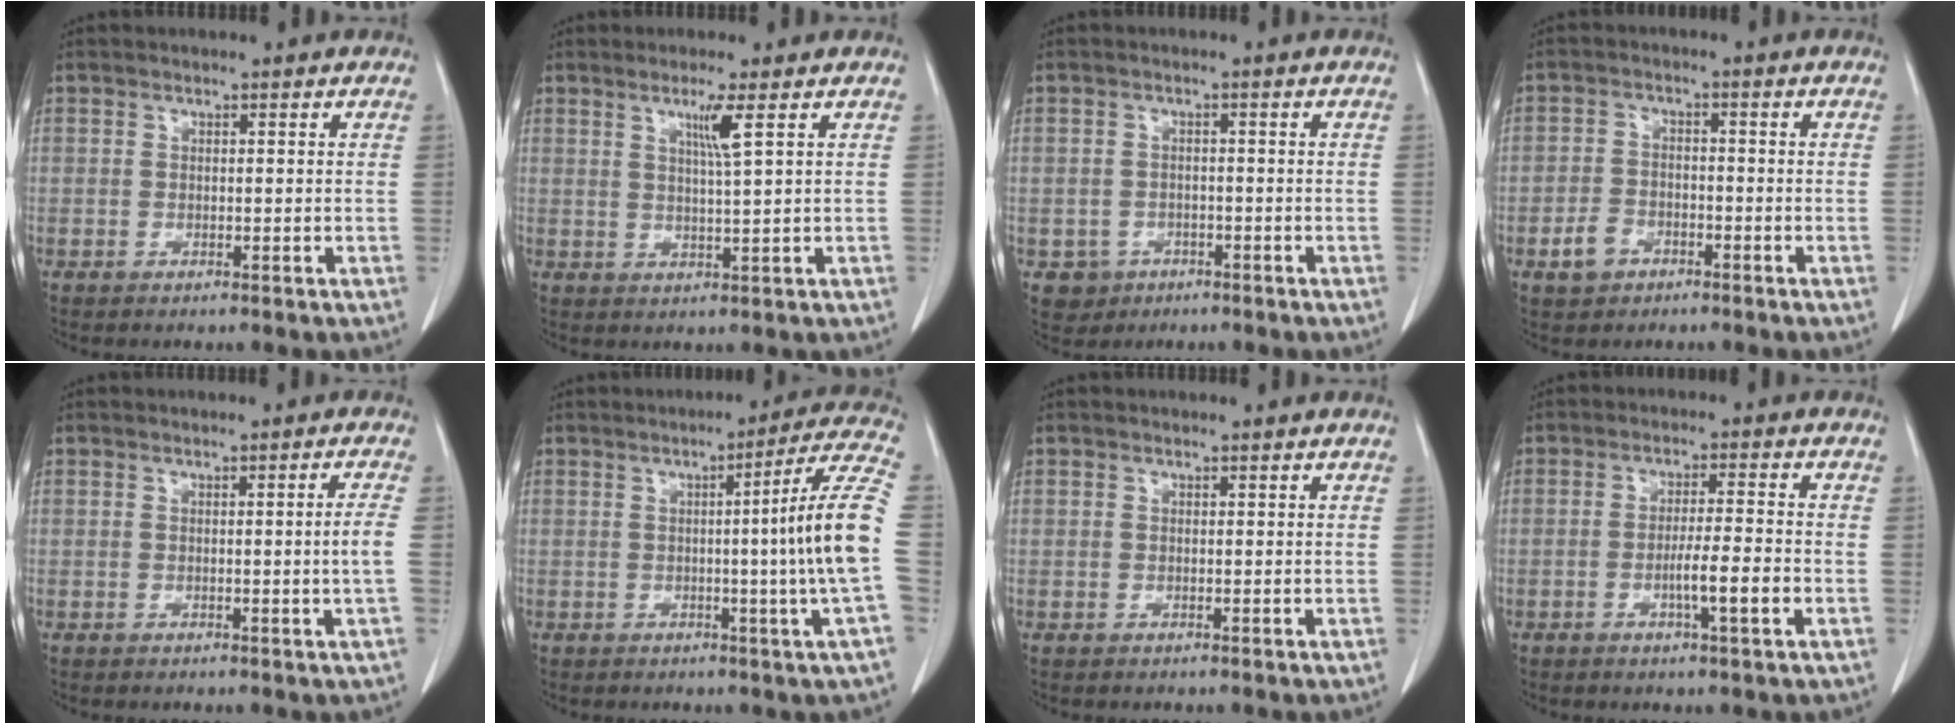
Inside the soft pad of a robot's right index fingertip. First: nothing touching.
{"total": 3.6, "force": [1.7, -0.8, 3.1], "torque": [-0.059, -0.008, 0.032]}
{"total": 3.3, "force": [-1.5, 2.9, 0.3], "torque": [-0.001, 0.010, -0.018]}
{"total": 4.1, "force": [-2.3, 2.7, 1.9], "torque": [-0.039, 0.005, -0.038]}
{"total": 2.7, "force": [-0.3, -0.9, 2.5], "torque": [-0.038, -0.003, -0.003]}
{"total": 12.3, "force": [-1.0, -2.9, 11.9], "torque": [-0.148, -0.005, -0.018]}
{"total": 0.0}
{"total": 5.6, "force": [-1.8, -0.1, 5.3], "torque": [-0.088, -0.006, -0.031]}